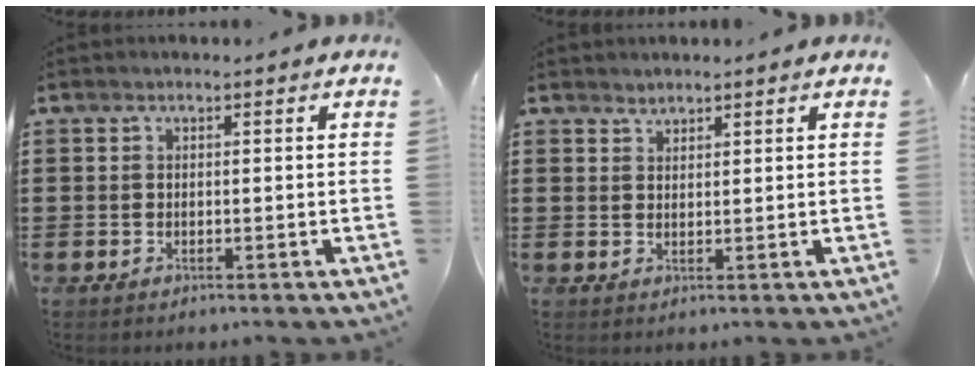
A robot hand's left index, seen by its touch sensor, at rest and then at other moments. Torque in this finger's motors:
{"motor_torque": [-0.36, 0.64, -0.01, -0.01]}